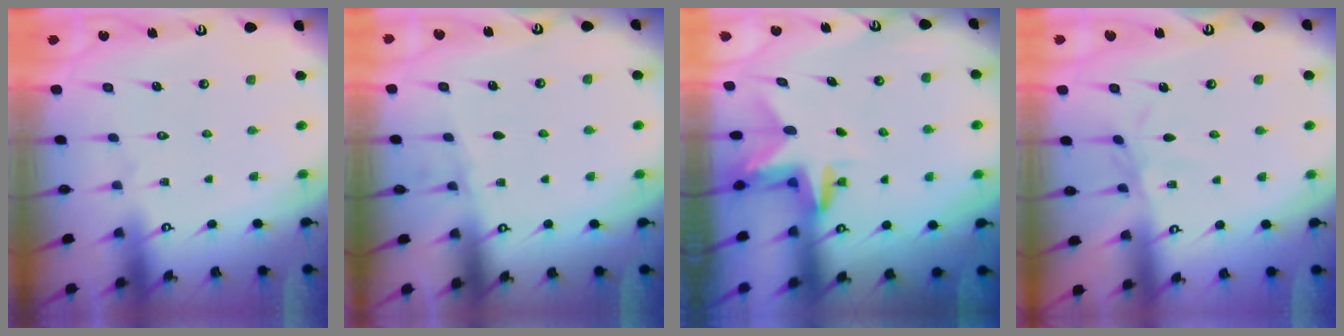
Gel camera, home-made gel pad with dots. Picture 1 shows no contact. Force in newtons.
{"total": 1.4, "press": 1.3, "slide": 0.3}
{"total": 2.9, "press": 2.9, "slide": 0.2}
{"total": 2.6, "press": 2.6, "slide": 0.4}